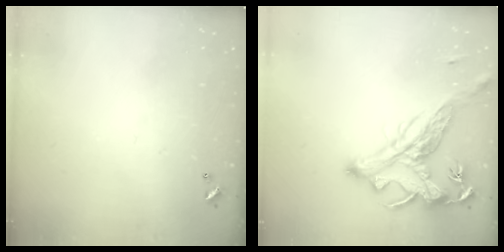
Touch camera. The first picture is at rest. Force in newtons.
{"total": 4.1, "press": 3.9, "slide": 1.2}